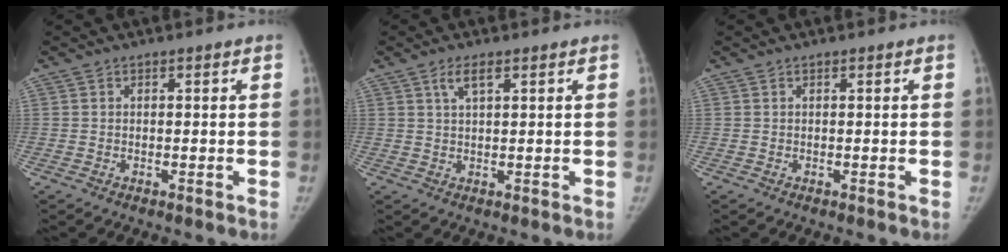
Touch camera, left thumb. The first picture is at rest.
{"total": 2.8, "force": [1.5, 0.9, 2.2], "torque": [-0.045, -0.002, 0.032]}
{"total": 0.0}